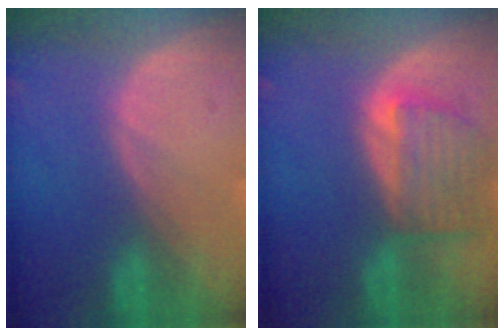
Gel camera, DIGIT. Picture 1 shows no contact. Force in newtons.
{"total": 7.2, "press": 6.7, "slide": 2.8}